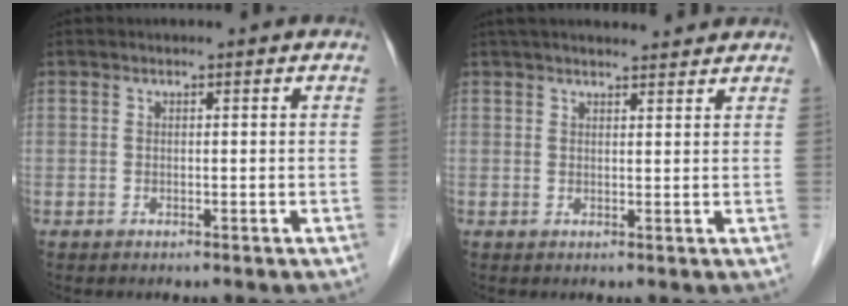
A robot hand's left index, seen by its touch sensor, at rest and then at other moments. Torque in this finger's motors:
{"motor_torque": [0.54, -0.70, 0.09, 0.02]}